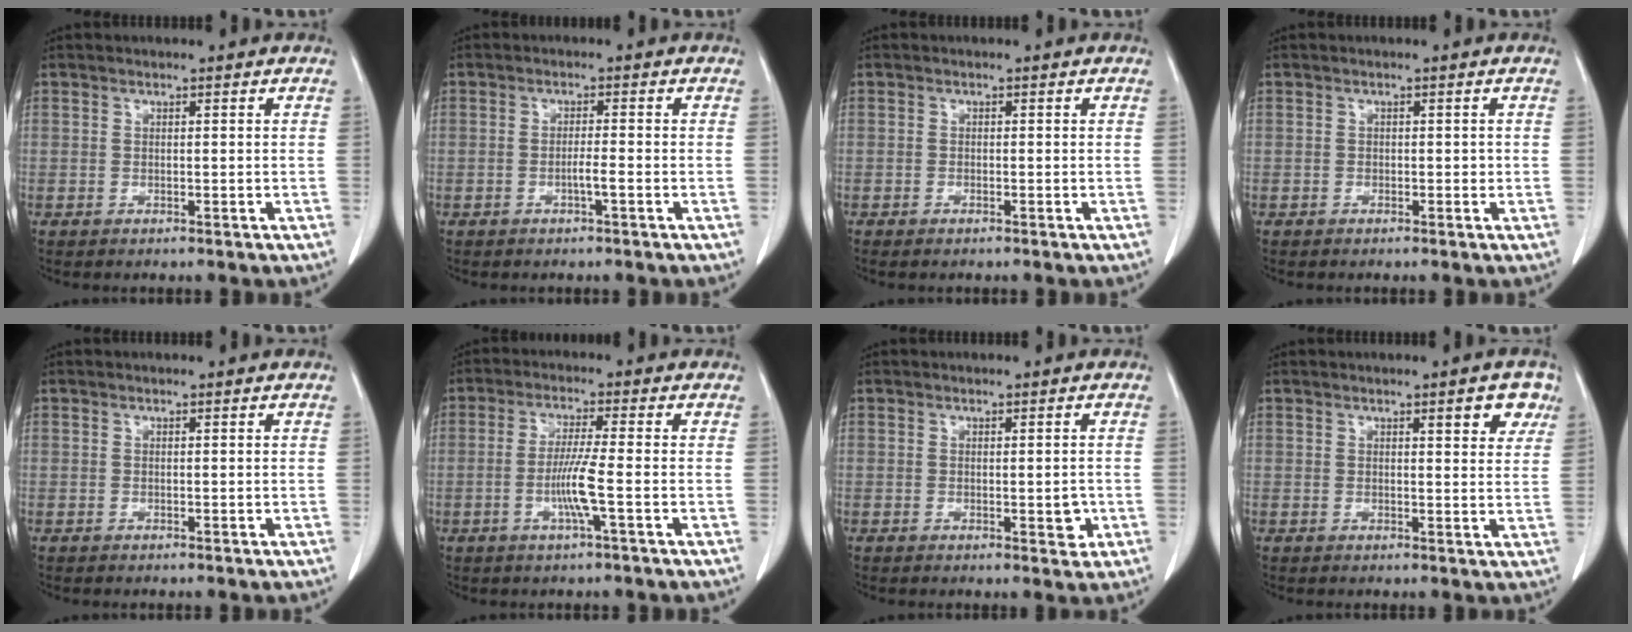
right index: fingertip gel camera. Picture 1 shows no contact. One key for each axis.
{"total": 1.7, "fx": -0.7, "fy": -0.2, "fz": 1.6, "tx": -0.029, "ty": 0.001, "tz": -0.014}
{"total": 0.6, "fx": -0.5, "fy": 0.1, "fz": 0.4, "tx": -0.009, "ty": -0.002, "tz": -0.005}
{"total": 0.6, "fx": 0.0, "fy": 0.5, "fz": 0.3, "tx": 0.003, "ty": 0.003, "tz": 0.001}
{"total": 0.0}
{"total": 5.6, "fx": -1.4, "fy": -0.7, "fz": 5.4, "tx": -0.103, "ty": -0.005, "tz": -0.028}
{"total": 2.3, "fx": -0.4, "fy": 0.8, "fz": 2.1, "tx": -0.034, "ty": -0.005, "tz": -0.001}
{"total": 4.4, "fx": 2.5, "fy": 1.2, "fz": 3.4, "tx": -0.039, "ty": -0.001, "tz": 0.028}